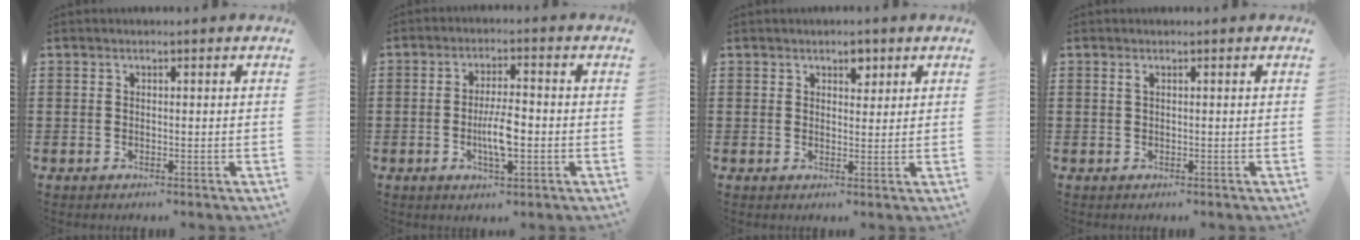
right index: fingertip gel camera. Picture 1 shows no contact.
{"total": 5.8, "force": [-1.2, 1.7, 5.5], "torque": [-0.108, 0.002, -0.026]}
{"total": 2.9, "force": [1.9, 1.6, 1.5], "torque": [-0.010, -0.004, 0.028]}
{"total": 0.5, "force": [0.2, 0.1, 0.5], "torque": [-0.011, -0.001, 0.004]}